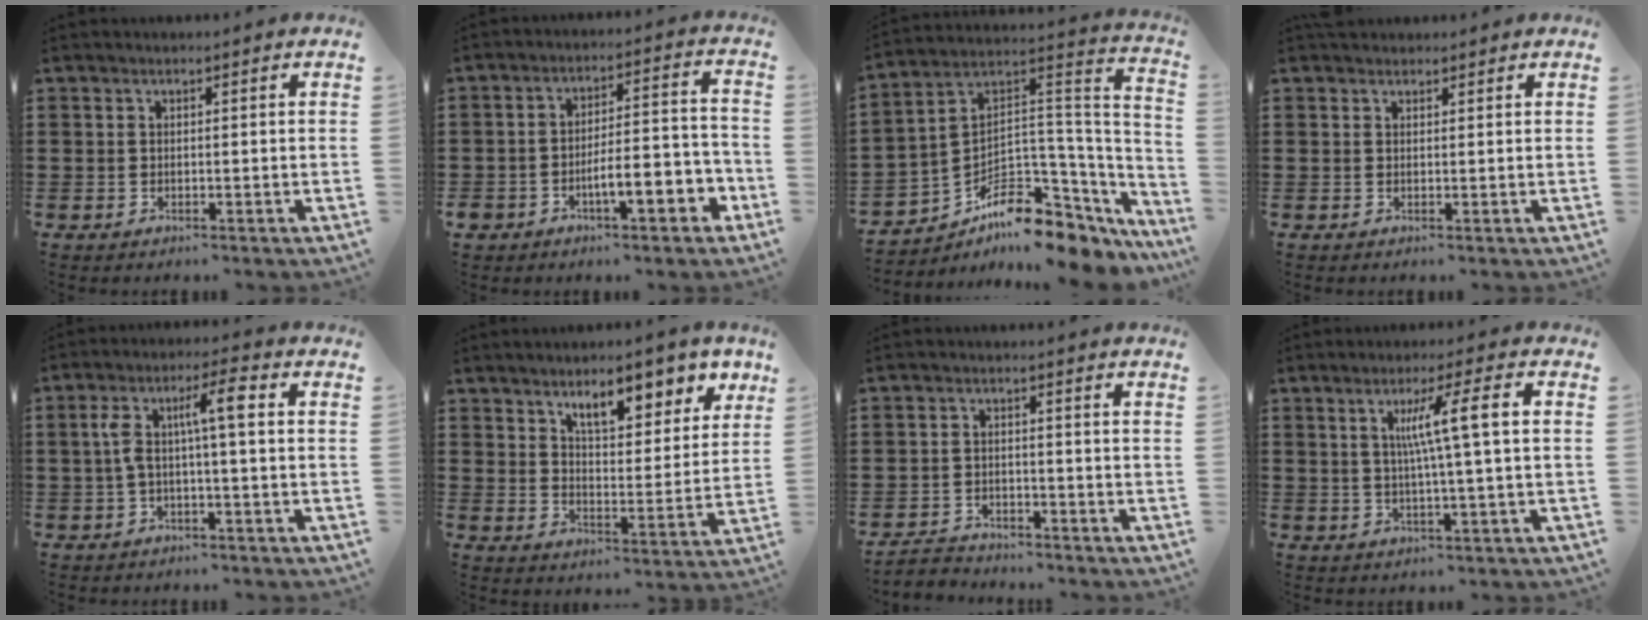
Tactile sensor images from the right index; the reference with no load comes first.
{"total": 7.8, "force": [-4.0, 3.4, 5.8], "torque": [-0.093, 0.007, -0.072]}
{"total": 8.5, "force": [-5.4, 4.4, 4.8], "torque": [-0.093, -0.015, -0.102]}
{"total": 1.2, "force": [1.0, 0.5, -0.3], "torque": [0.004, 0.003, 0.020]}
{"total": 7.2, "force": [0.5, 1.5, 7.0], "torque": [-0.148, 0.006, -0.001]}
{"total": 8.2, "force": [6.0, 2.5, 5.0], "torque": [-0.077, -0.019, 0.097]}
{"total": 2.3, "force": [-2.3, 0.5, -0.1], "torque": [-0.007, 0.002, -0.050]}
{"total": 7.3, "force": [0.9, -0.3, 7.3], "torque": [-0.136, 0.002, 0.005]}